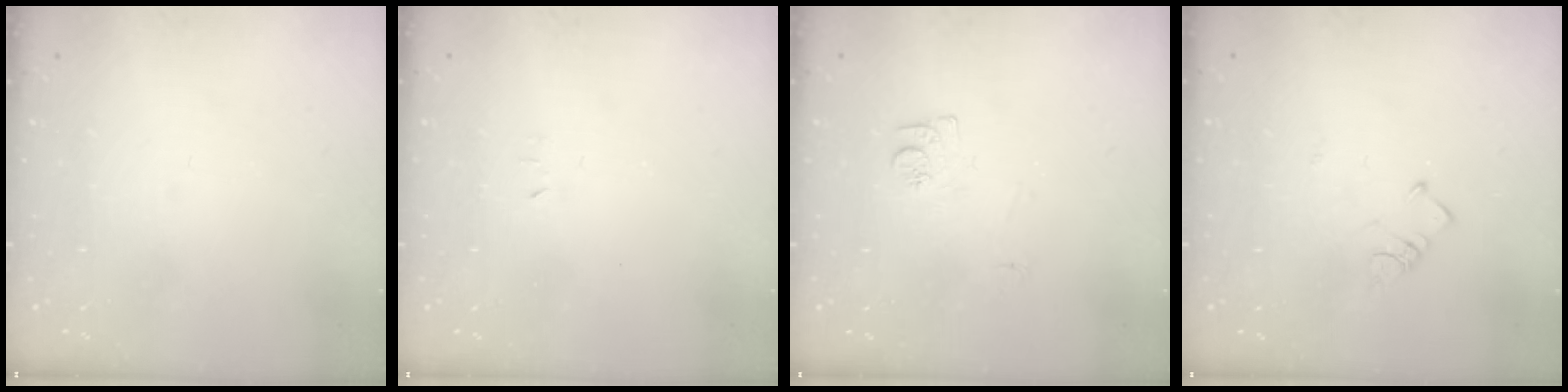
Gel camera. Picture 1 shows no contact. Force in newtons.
{"total": 2.4, "press": 2.4, "slide": 0.4}
{"total": 7.7, "press": 7.7, "slide": 0.8}
{"total": 2.6, "press": 2.6, "slide": 0.5}